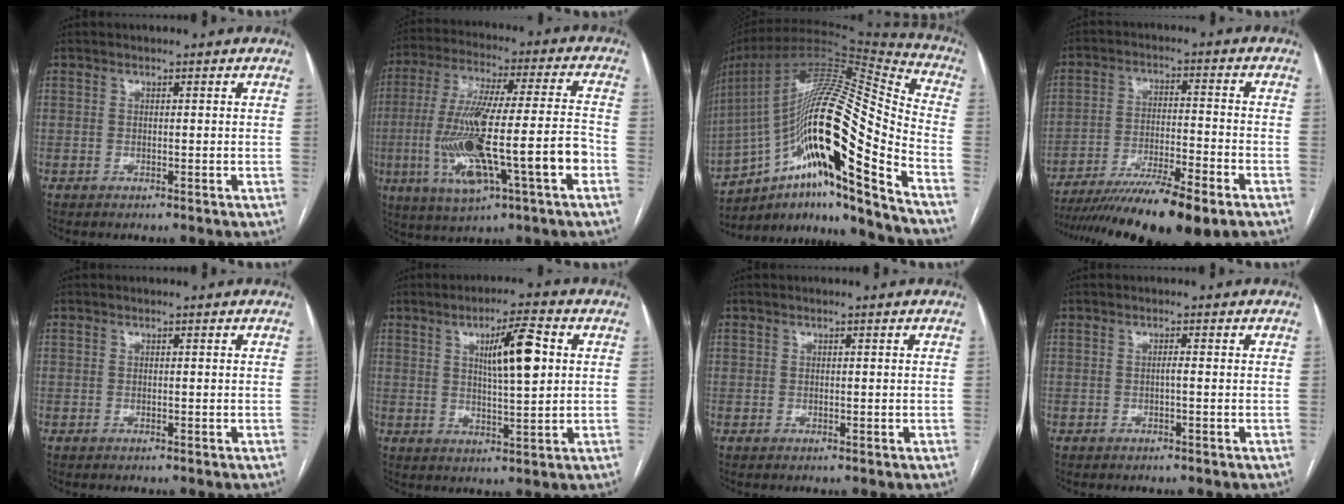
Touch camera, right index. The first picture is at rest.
{"total": 19.7, "force": [-5.2, 2.2, 18.9], "torque": [-0.362, -0.003, -0.084]}
{"total": 27.2, "force": [-13.6, 2.7, 23.5], "torque": [-0.408, 0.003, -0.233]}
{"total": 18.1, "force": [-14.1, 1.1, 11.3], "torque": [-0.169, -0.028, -0.229]}
{"total": 0.0}
{"total": 8.6, "force": [2.3, 1.2, 8.2], "torque": [-0.135, 0.007, 0.041]}
{"total": 0.5, "force": [0.2, 0.4, 0.2], "torque": [0.001, -0.001, 0.003]}
{"total": 0.7, "force": [-0.2, 0.0, 0.7], "torque": [-0.012, 0.002, -0.002]}